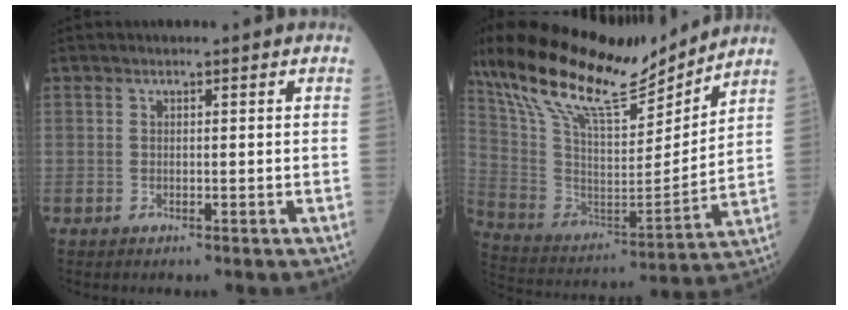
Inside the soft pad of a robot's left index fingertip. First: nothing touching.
{"total": 23.3, "force": [19.0, 4.8, 12.5], "torque": [-0.242, 0.007, 0.337]}